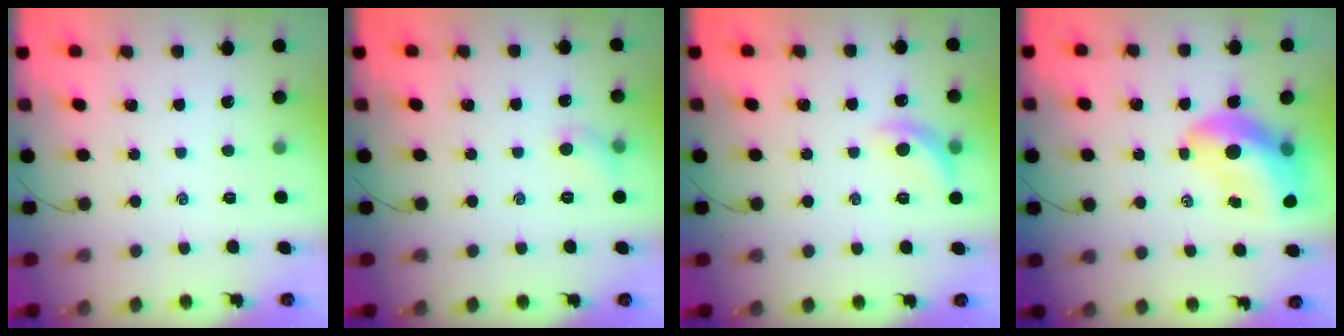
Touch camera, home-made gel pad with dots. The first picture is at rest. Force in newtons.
{"total": 5.3, "press": 5.1, "slide": 1.4}
{"total": 8.8, "press": 8.7, "slide": 1.3}
{"total": 12.7, "press": 12.1, "slide": 3.8}